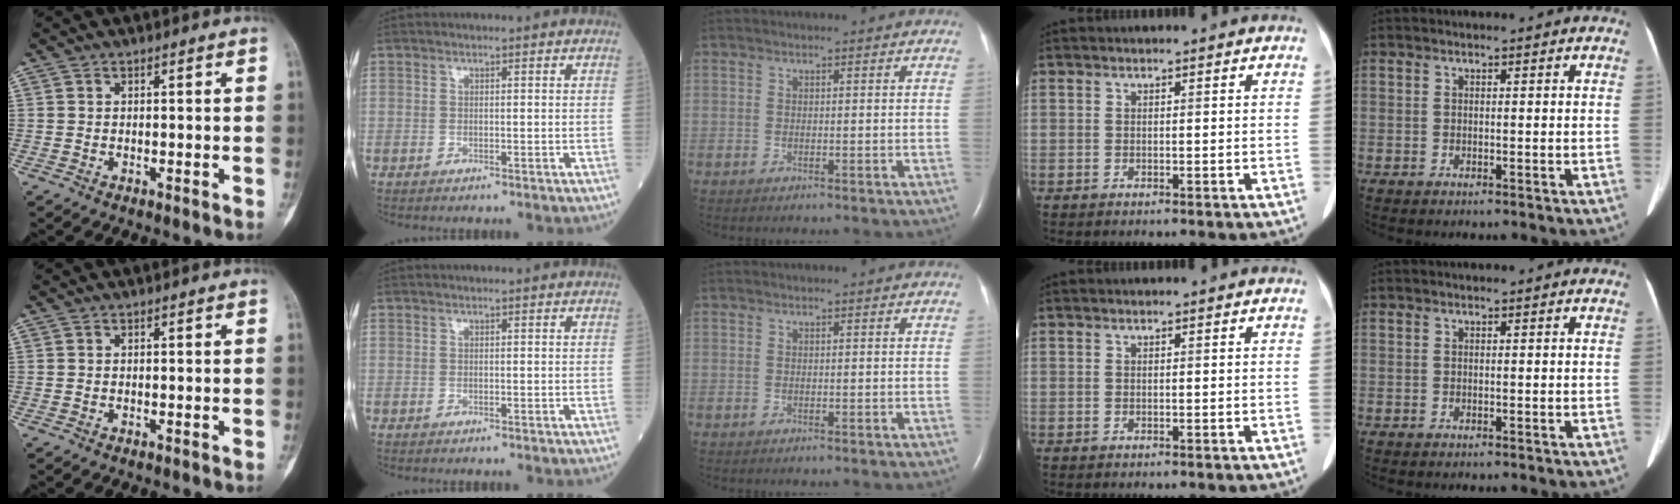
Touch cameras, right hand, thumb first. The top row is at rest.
{}